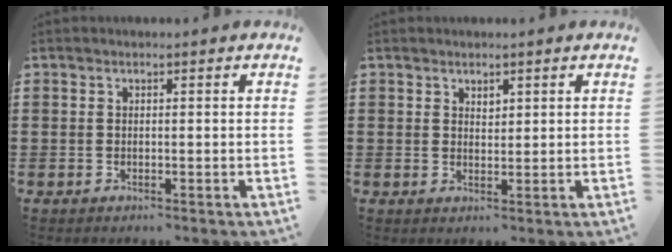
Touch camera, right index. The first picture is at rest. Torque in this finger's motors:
{"motor_torque": [-0.13, 0.19, 0.07, -0.01]}